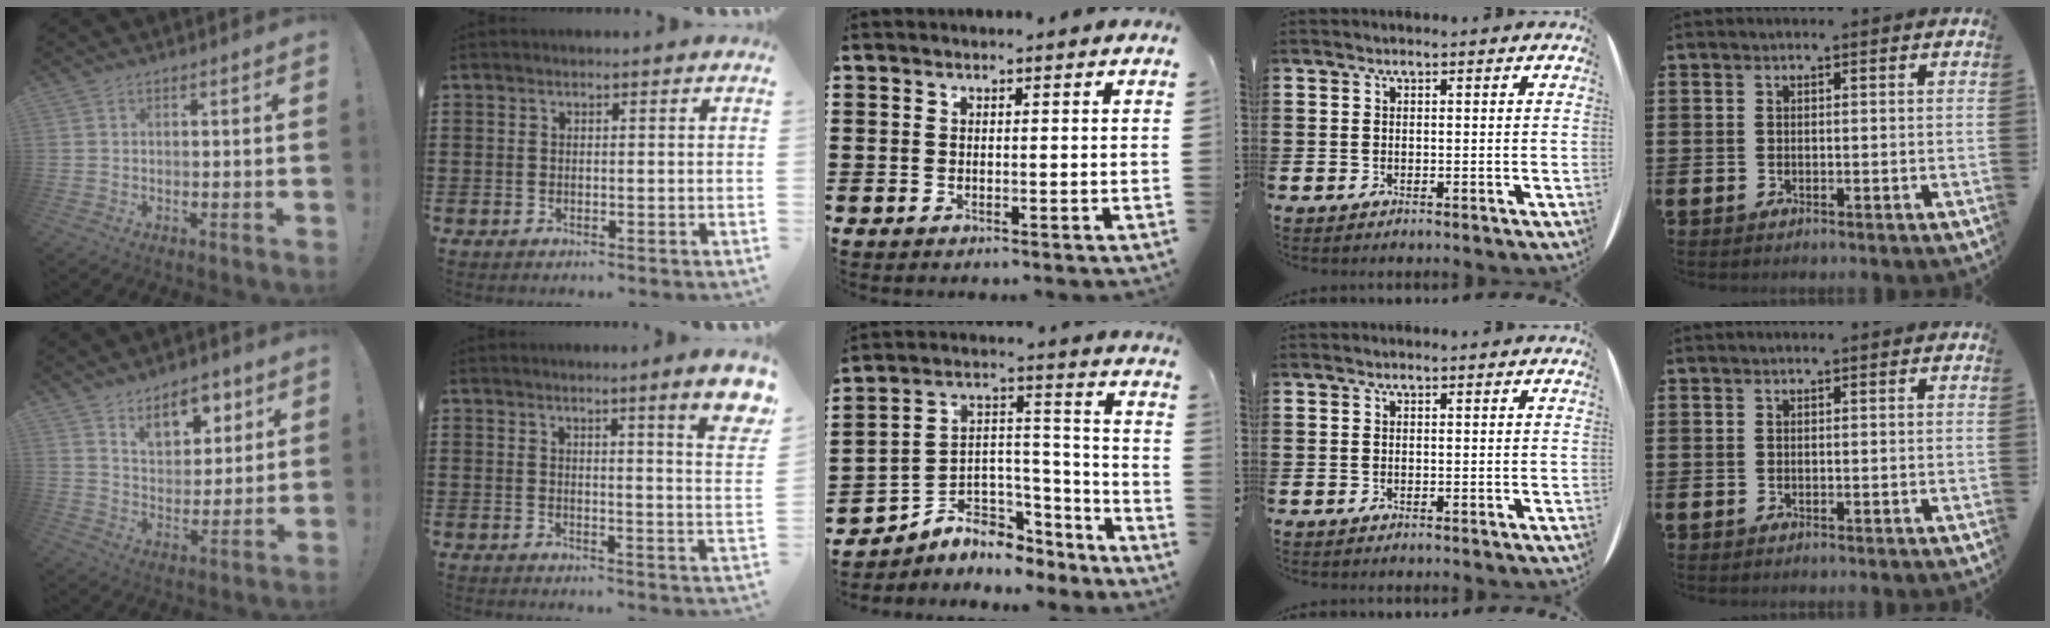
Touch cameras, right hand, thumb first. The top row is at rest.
{"thumb": {"total": 11.1, "force": [7.1, 6.4, 5.6], "torque": [-0.061, -0.044, 0.129]}, "index": {"total": 5.9, "force": [3.5, 0.0, 4.7], "torque": [-0.075, -0.017, 0.053]}, "middle": {"total": 4.8, "force": [-3.8, 2.9, 0.5], "torque": [-0.017, -0.010, -0.074]}}